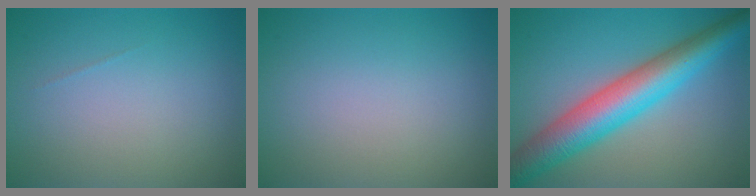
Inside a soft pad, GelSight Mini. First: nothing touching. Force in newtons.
{"total": 0.0}
{"total": 8.4, "press": 8.4, "slide": 0.2}